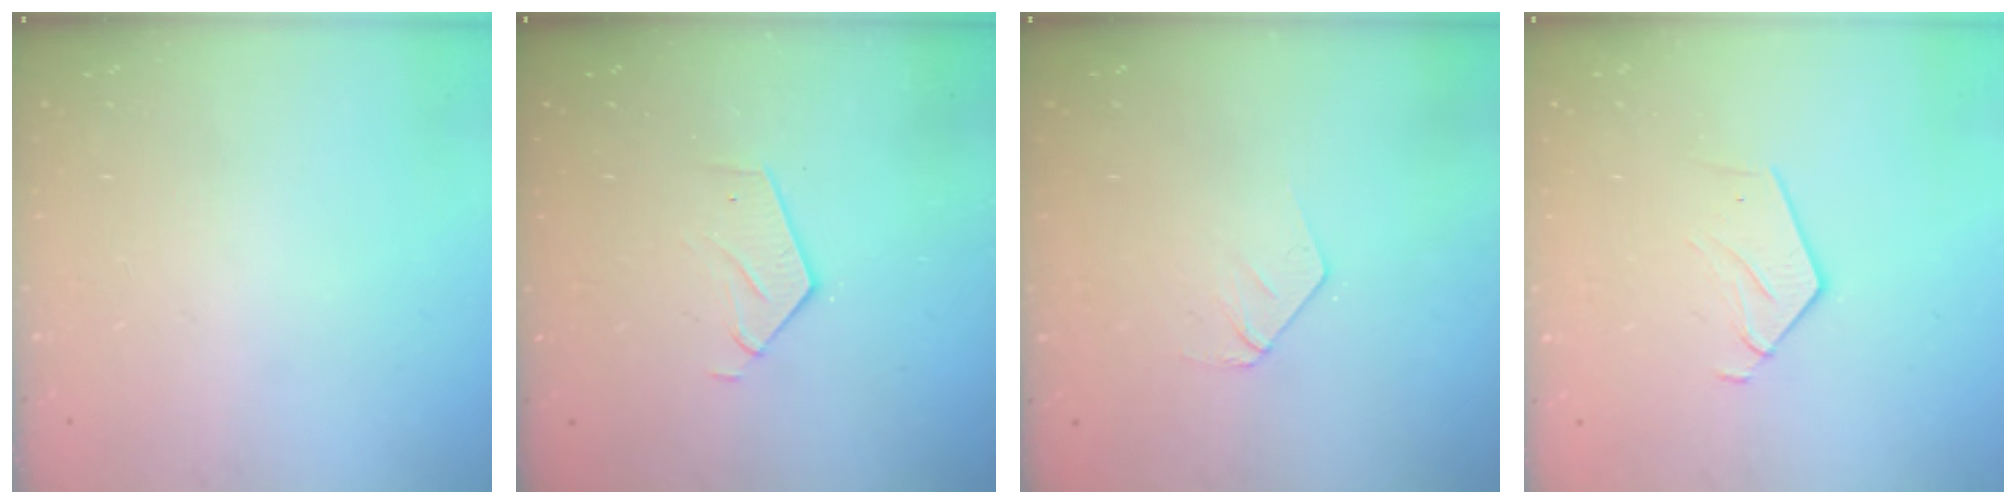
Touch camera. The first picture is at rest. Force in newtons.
{"total": 3.2, "press": 3.2, "slide": 0.2}
{"total": 3.8, "press": 3.8, "slide": 0.3}
{"total": 3.9, "press": 3.9, "slide": 0.2}